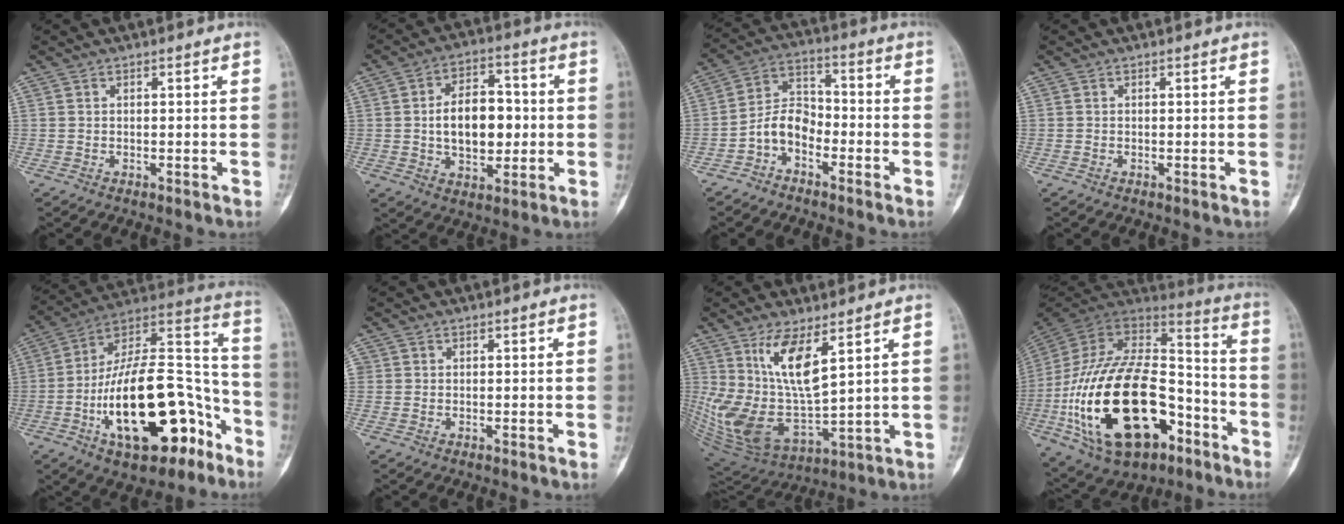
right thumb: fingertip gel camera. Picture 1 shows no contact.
{"total": 12.6, "force": [-0.1, 7.8, 9.9], "torque": [-0.124, 0.015, -0.001]}
{"total": 7.4, "force": [-3.6, 4.9, 4.2], "torque": [-0.064, 0.048, -0.083]}
{"total": 0.0}
{"total": 28.9, "force": [-11.4, 13.3, 23.0], "torque": [-0.361, 0.081, -0.171]}
{"total": 0.9, "force": [0.1, 0.9, 0.1], "torque": [0.006, 0.003, 0.002]}
{"total": 16.4, "force": [5.9, 6.2, 14.0], "torque": [-0.269, -0.039, 0.137]}
{"total": 34.5, "force": [-12.2, 18.9, 26.1], "torque": [-0.531, 0.043, -0.193]}